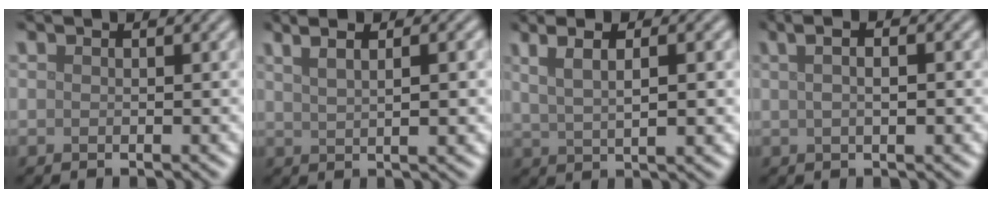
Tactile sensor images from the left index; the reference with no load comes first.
{"total": 5.5, "force": [2.6, 2.2, 4.3], "torque": [-0.048, 0.024, 0.021]}
{"total": 5.3, "force": [2.2, 1.7, 4.5], "torque": [-0.066, 0.010, 0.021]}
{"total": 4.7, "force": [1.7, 2.1, 3.8], "torque": [-0.038, 0.028, 0.004]}